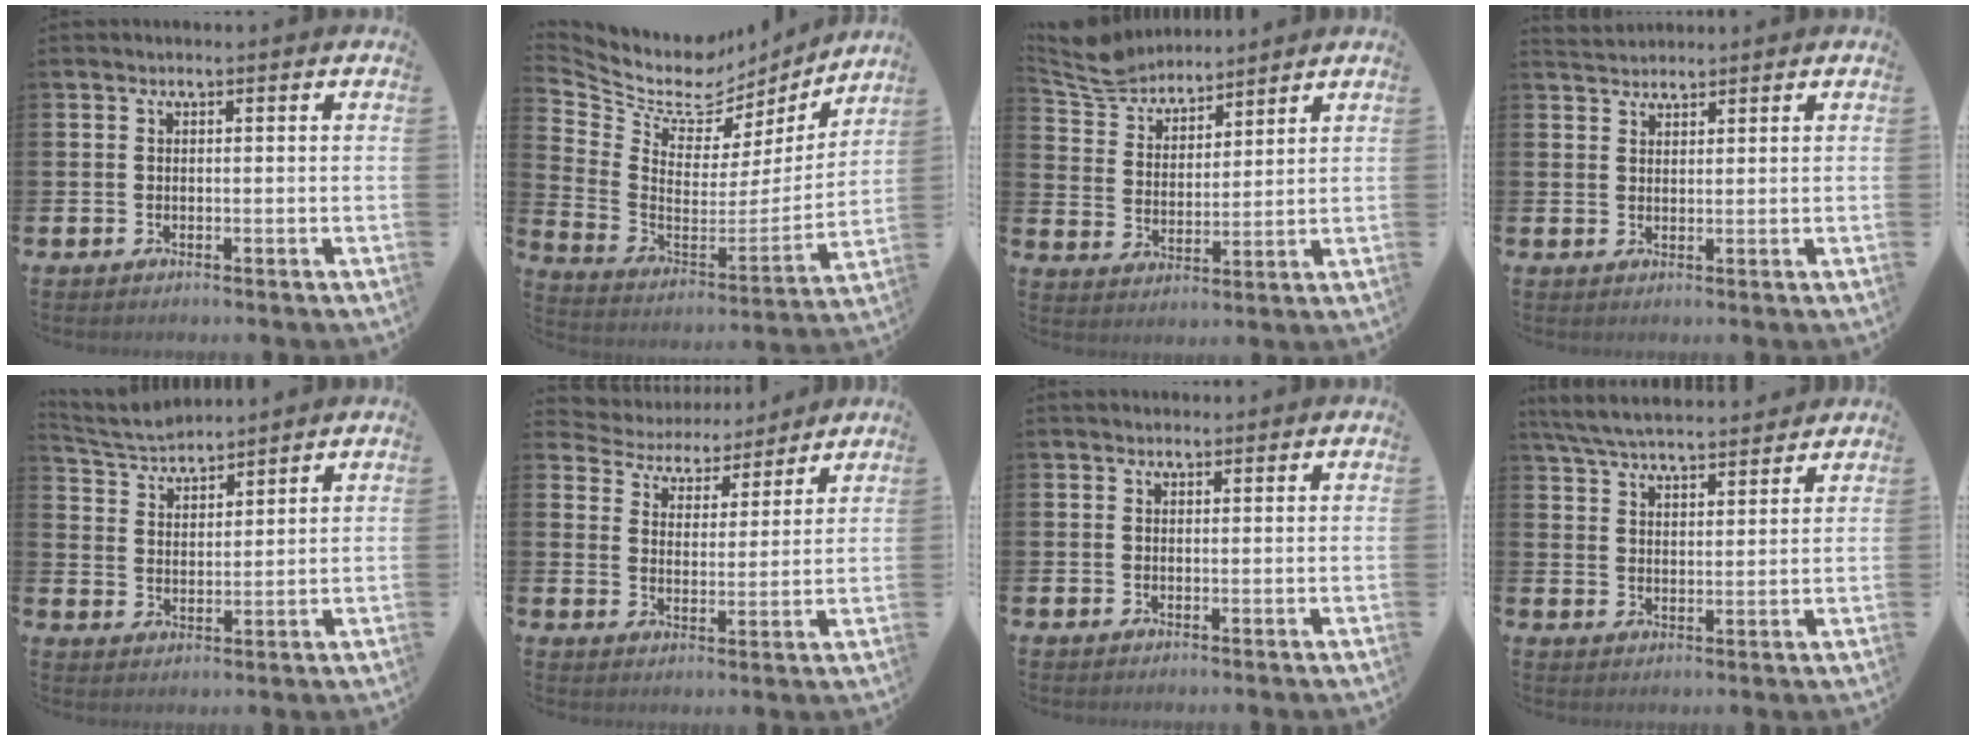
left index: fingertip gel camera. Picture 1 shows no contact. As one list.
[{"total": 7.8, "force": [6.6, 4.0, 1.5], "torque": [-0.077, -0.053, 0.115]}, {"total": 6.9, "force": [6.7, 1.6, 0.6], "torque": [-0.047, -0.037, 0.123]}, {"total": 2.4, "force": [2.3, 0.5, -0.1], "torque": [0.008, -0.009, 0.042]}, {"total": 4.6, "force": [4.6, 0.7, 0.4], "torque": [-0.030, -0.025, 0.081]}, {"total": 4.9, "force": [4.5, 1.9, -0.2], "torque": [-0.028, -0.036, 0.076]}, {"total": 1.1, "force": [1.0, 0.4, 0.1], "torque": [0.008, 0.000, 0.016]}, {"total": 6.1, "force": [5.9, 0.7, 1.3], "torque": [-0.051, -0.029, 0.107]}]